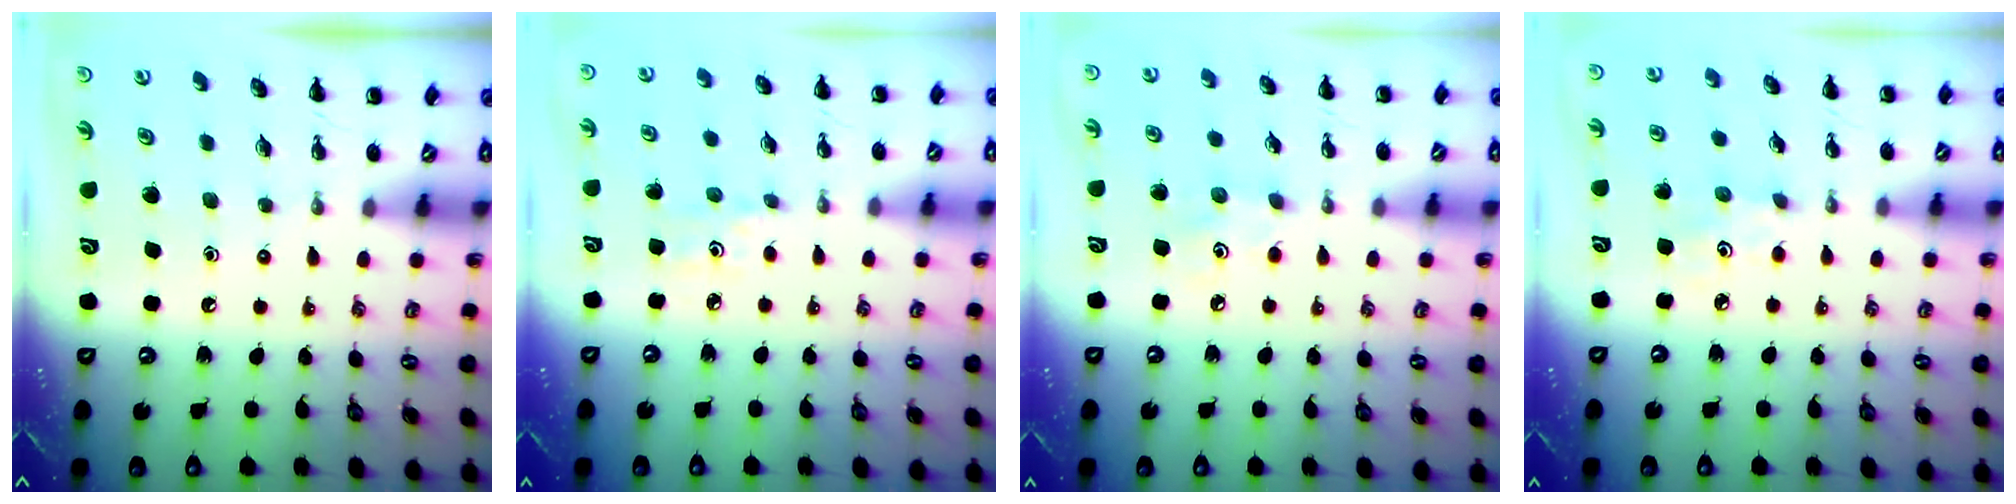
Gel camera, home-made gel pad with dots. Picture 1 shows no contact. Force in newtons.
{"total": 3.2, "press": 3.0, "slide": 1.0}
{"total": 3.5, "press": 3.4, "slide": 0.9}
{"total": 2.6, "press": 2.5, "slide": 0.7}